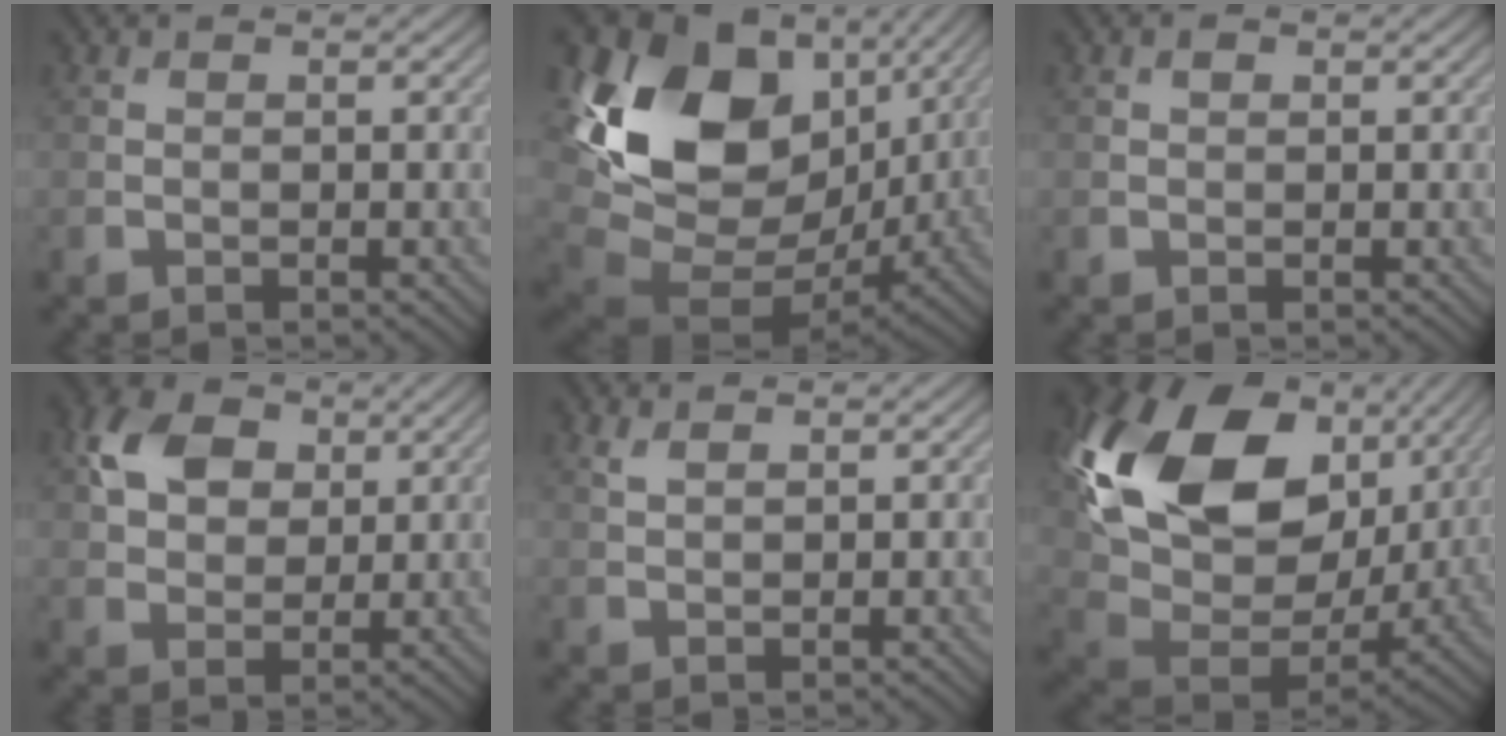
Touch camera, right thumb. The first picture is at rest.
{"total": 18.9, "force": [4.3, 13.5, 12.4], "torque": [-0.281, -0.021, 0.098]}
{"total": 0.6, "force": [0.2, 0.4, 0.3], "torque": [-0.005, -0.001, 0.002]}
{"total": 7.0, "force": [2.6, 5.3, 3.9], "torque": [-0.093, 0.008, 0.040]}
{"total": 1.4, "force": [1.0, 0.5, 0.8], "torque": [-0.024, 0.001, 0.025]}
{"total": 20.6, "force": [7.1, 14.1, 13.2], "torque": [-0.307, 0.008, 0.147]}